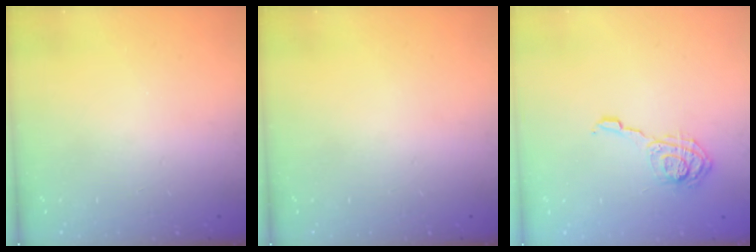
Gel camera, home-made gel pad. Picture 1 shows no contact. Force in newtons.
{"total": 0.0}
{"total": 9.1, "press": 9.1, "slide": 0.2}